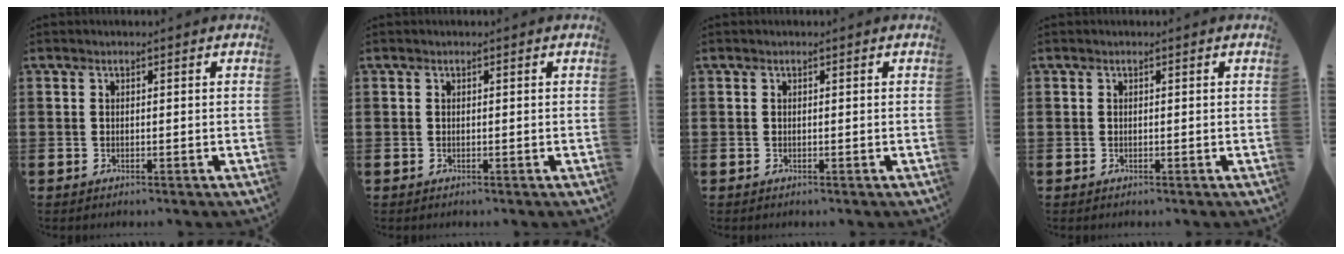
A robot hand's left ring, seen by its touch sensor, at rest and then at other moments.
{"total": 0.0}
{"total": 0.0}
{"total": 0.0}